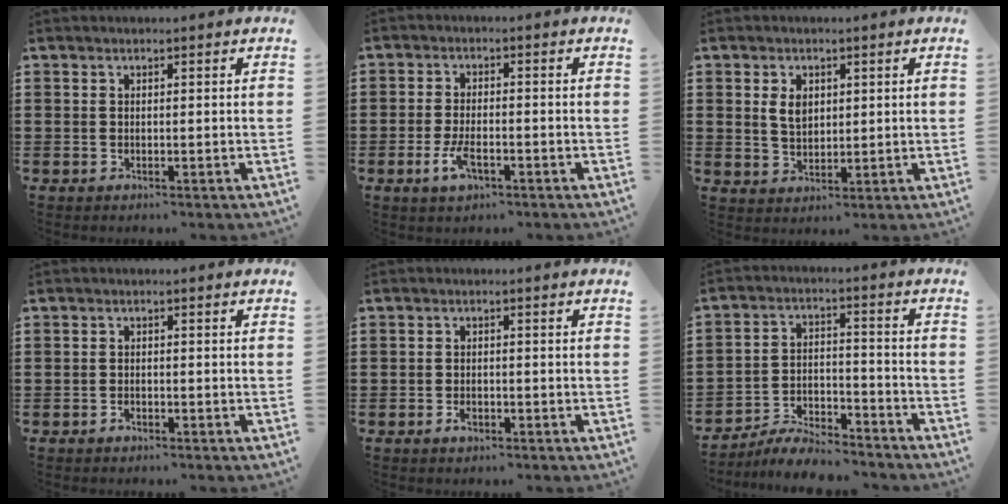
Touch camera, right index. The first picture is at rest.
{"total": 4.5, "force": [-1.8, 1.9, 3.7], "torque": [-0.082, -0.003, -0.037]}
{"total": 3.5, "force": [1.0, 2.3, 2.4], "torque": [-0.054, 0.008, 0.018]}
{"total": 1.0, "force": [-0.7, 0.5, 0.4], "torque": [-0.009, -0.002, -0.013]}
{"total": 1.6, "force": [-0.8, 0.9, 1.0], "torque": [-0.020, -0.001, -0.016]}
{"total": 6.2, "force": [-5.9, 1.0, 1.4], "torque": [-0.035, 0.009, -0.116]}